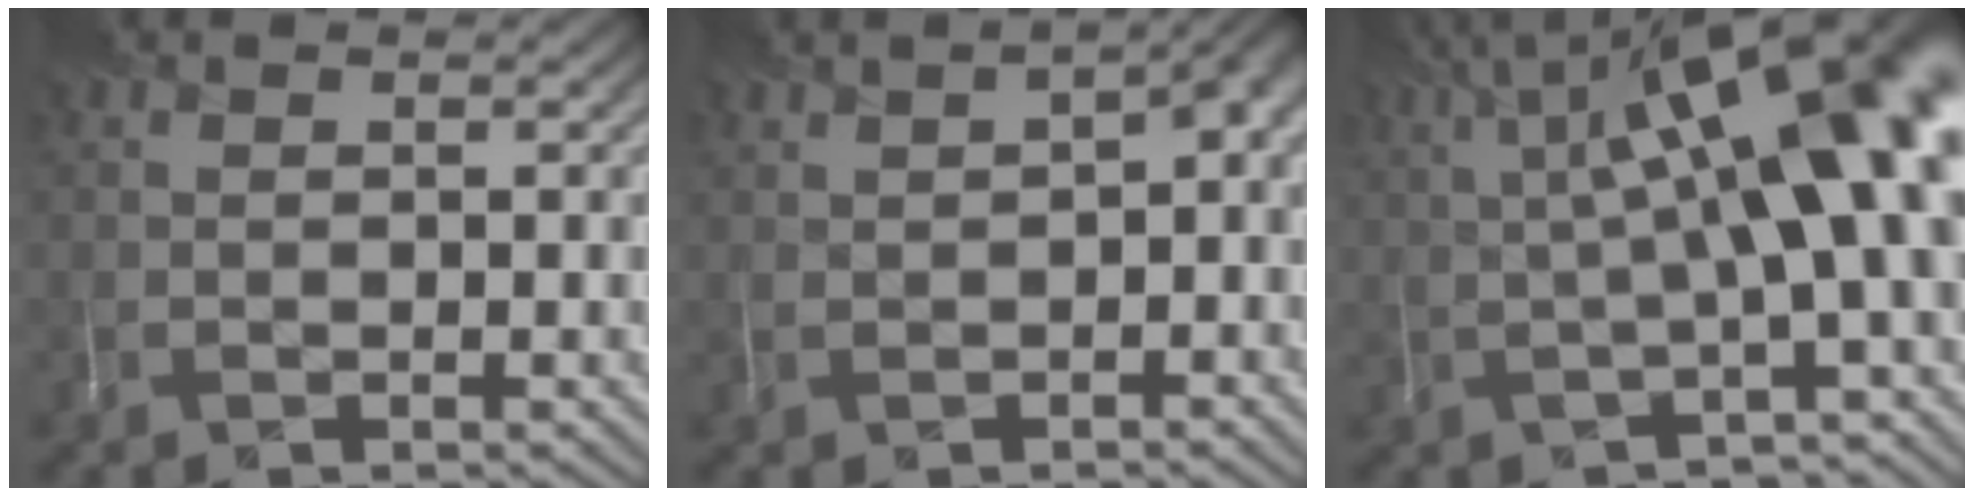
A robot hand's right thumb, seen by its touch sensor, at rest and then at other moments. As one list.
[{"total": 3.1, "force": [-0.4, 1.3, 2.8], "torque": [-0.041, 0.004, -0.002]}, {"total": 14.7, "force": [2.7, 4.3, 13.8], "torque": [-0.185, 0.018, 0.053]}]